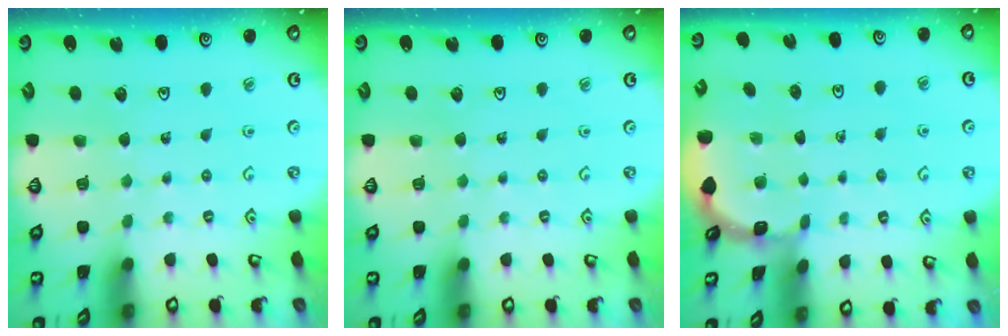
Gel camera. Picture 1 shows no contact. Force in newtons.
{"total": 0.0}
{"total": 1.1, "press": 1.1, "slide": 0.2}